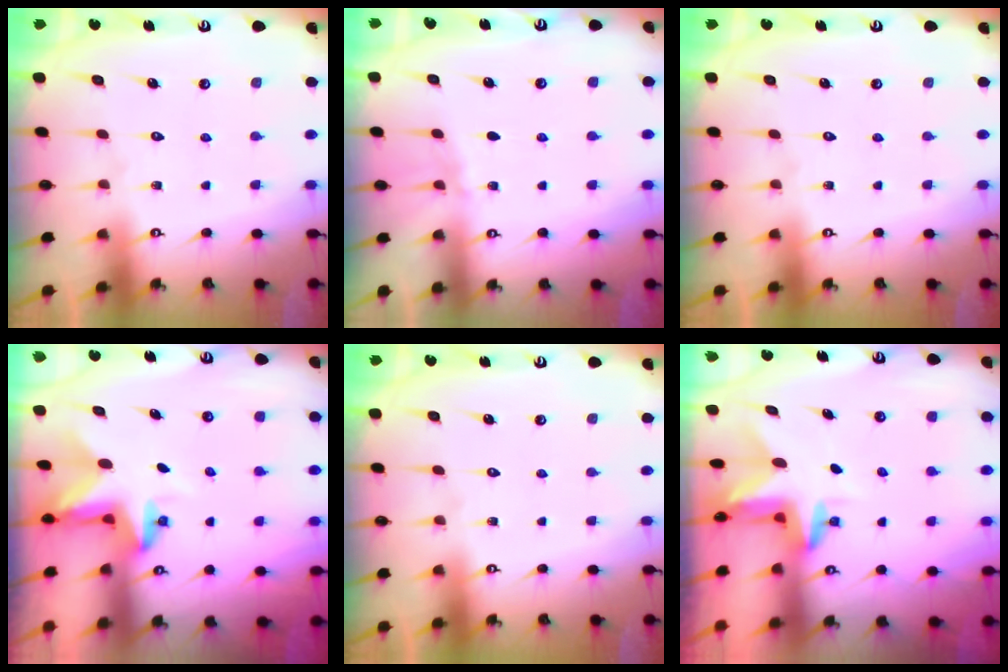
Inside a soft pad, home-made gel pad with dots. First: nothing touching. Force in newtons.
{"total": 1.8, "press": 1.8, "slide": 0.3}
{"total": 0.0}
{"total": 2.8, "press": 2.8, "slide": 0.2}
{"total": 0.0}
{"total": 2.8, "press": 2.8, "slide": 0.1}